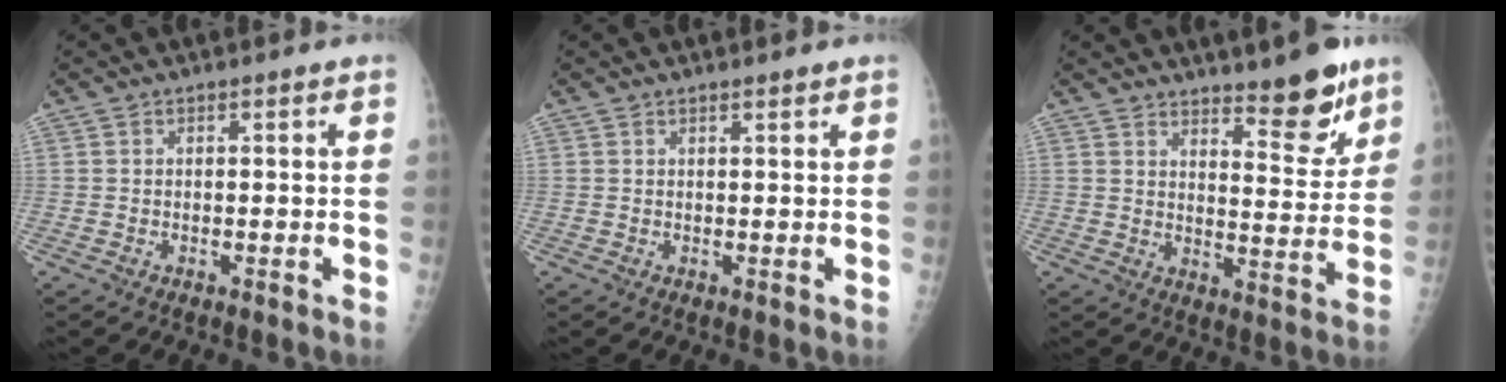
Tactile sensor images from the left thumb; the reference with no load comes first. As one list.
[{"total": 0.8, "force": [0.7, 0.2, 0.3], "torque": [-0.004, -0.005, 0.013]}, {"total": 10.1, "force": [7.6, 2.9, 6.0], "torque": [-0.056, -0.061, 0.118]}]